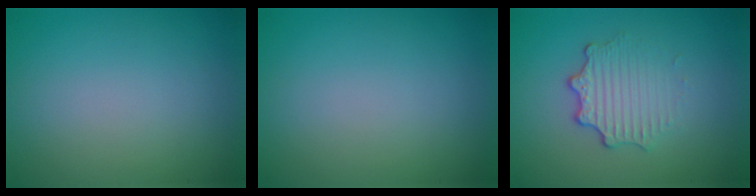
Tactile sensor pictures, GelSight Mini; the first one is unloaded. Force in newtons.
{"total": 0.0}
{"total": 3.4, "press": 2.7, "slide": 2.0}